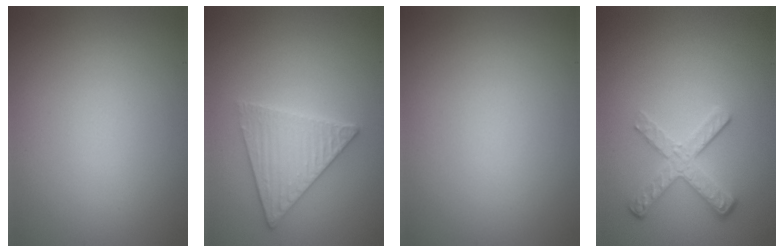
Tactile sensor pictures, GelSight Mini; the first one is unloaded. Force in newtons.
{"total": 3.4, "press": 3.4, "slide": 0.2}
{"total": 0.0}
{"total": 3.0, "press": 2.3, "slide": 1.9}